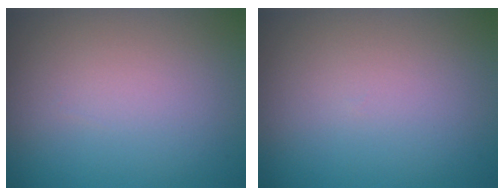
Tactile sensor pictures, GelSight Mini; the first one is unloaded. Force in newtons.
{"total": 0.0}